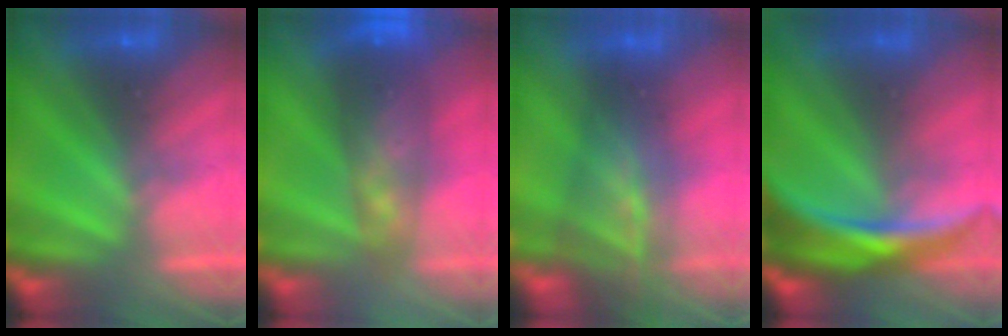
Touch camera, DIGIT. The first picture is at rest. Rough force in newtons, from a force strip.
{"total": 10.6}
{"total": 8.9}
{"total": 11.7}